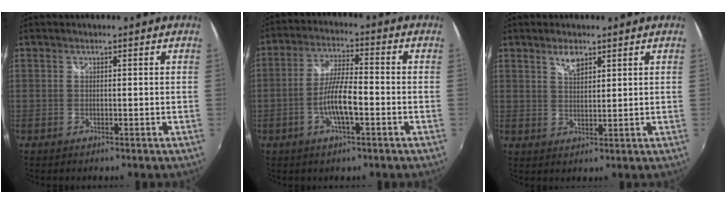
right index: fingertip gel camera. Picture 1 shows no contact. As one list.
[{"total": 8.0, "force": [-2.8, 1.6, 7.3], "torque": [-0.146, 0.003, -0.051]}, {"total": 3.4, "force": [2.3, 1.5, 2.1], "torque": [-0.035, 0.002, 0.040]}]